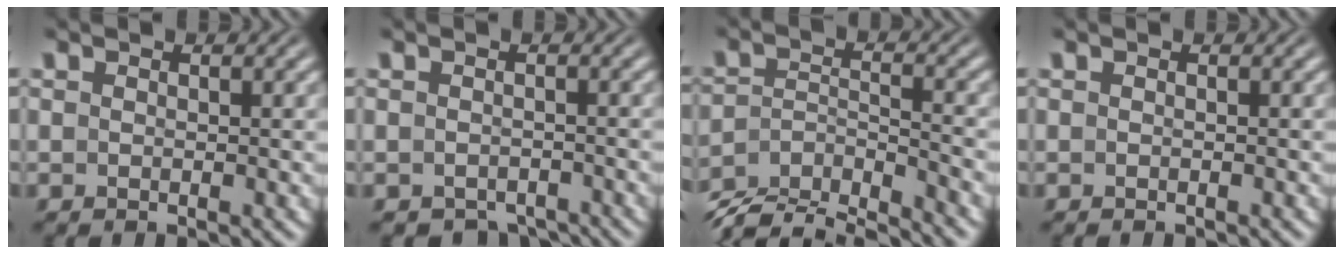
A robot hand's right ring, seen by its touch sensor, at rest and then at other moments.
{"total": 4.8, "force": [-4.2, 2.0, 1.1], "torque": [-0.008, -0.020, -0.058]}
{"total": 6.8, "force": [-4.5, 3.5, 3.7], "torque": [-0.069, -0.031, -0.069]}
{"total": 0.5, "force": [-0.5, -0.1, 0.0], "torque": [-0.004, -0.004, -0.007]}